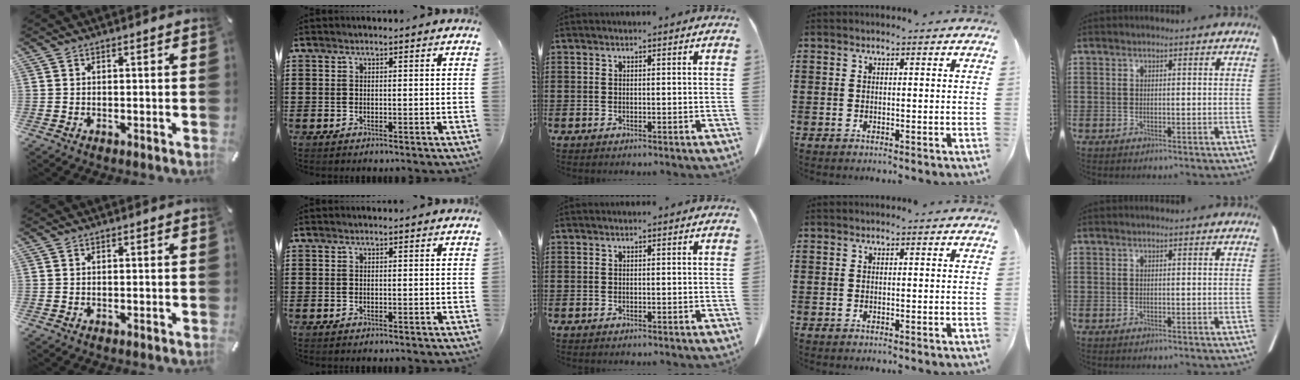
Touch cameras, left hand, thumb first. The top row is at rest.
{}